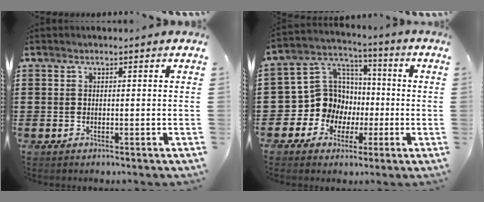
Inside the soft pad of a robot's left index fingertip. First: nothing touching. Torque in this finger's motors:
{"motor_torque": [1.09, 1.05, 0.26, 0.03]}